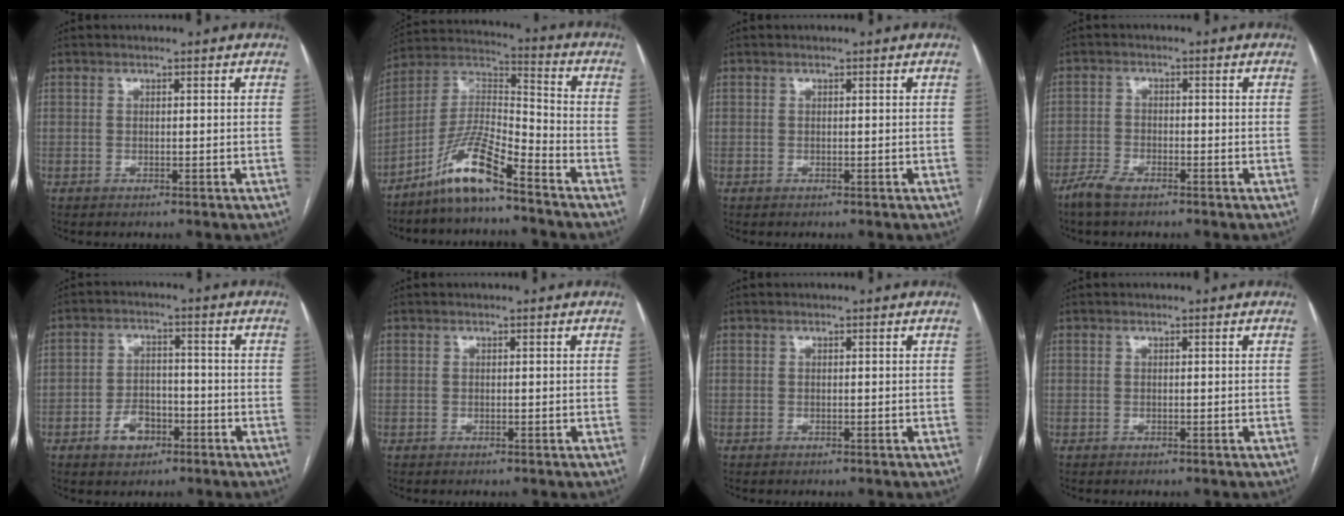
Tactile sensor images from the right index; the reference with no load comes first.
{"total": 11.5, "force": [-8.2, 1.1, 8.0], "torque": [-0.169, 0.006, -0.159]}
{"total": 0.0}
{"total": 4.0, "force": [-3.2, 1.0, 2.3], "torque": [-0.055, -0.005, -0.062]}
{"total": 5.3, "force": [-2.7, 3.6, 2.8], "torque": [-0.051, 0.013, -0.039]}
{"total": 0.0}
{"total": 0.0}
{"total": 0.0}